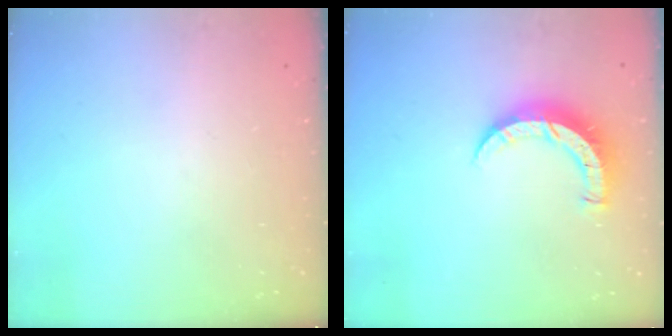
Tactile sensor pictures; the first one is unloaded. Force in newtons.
{"total": 8.7, "press": 8.6, "slide": 0.9}